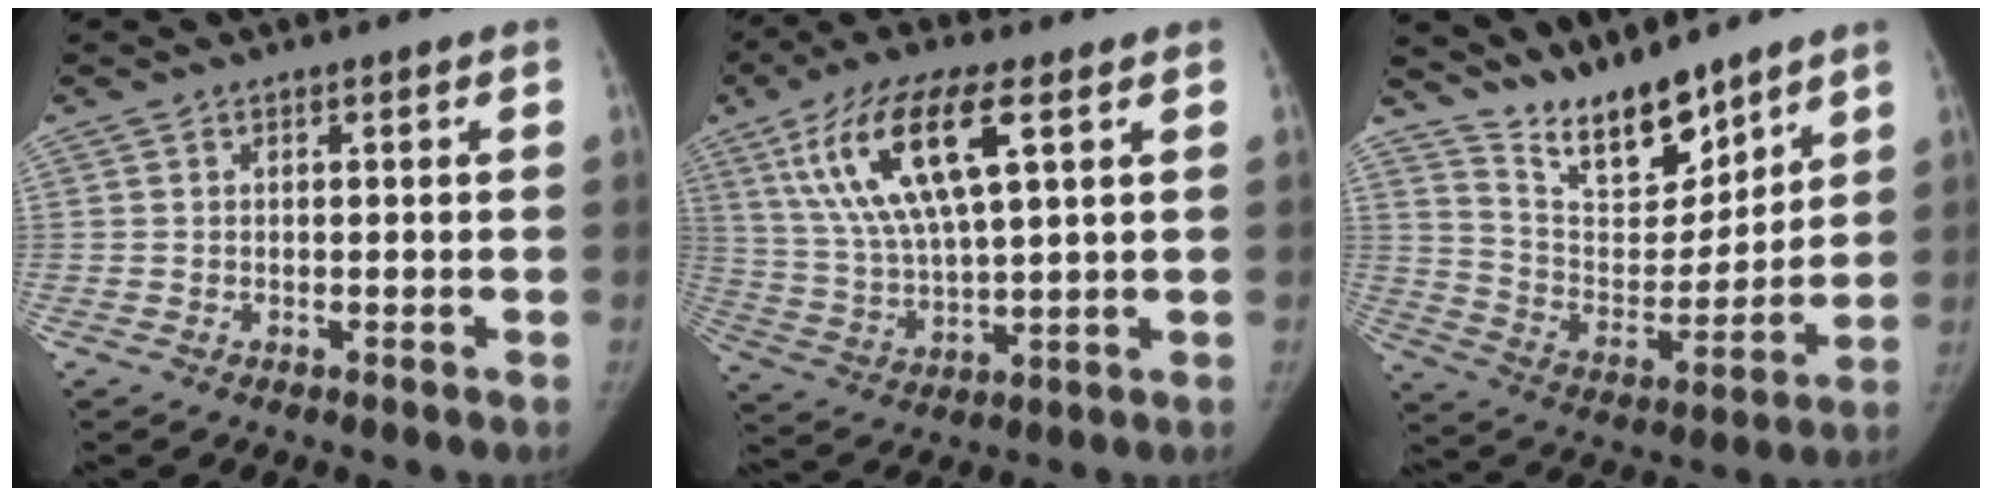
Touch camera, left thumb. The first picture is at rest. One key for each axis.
{"total": 16.6, "fx": 6.7, "fy": 5.3, "fz": 14.3, "tx": -0.277, "ty": -0.016, "tz": 0.128}
{"total": 14.5, "fx": 12.2, "fy": 5.1, "fz": 5.9, "tx": -0.056, "ty": -0.088, "tz": 0.230}